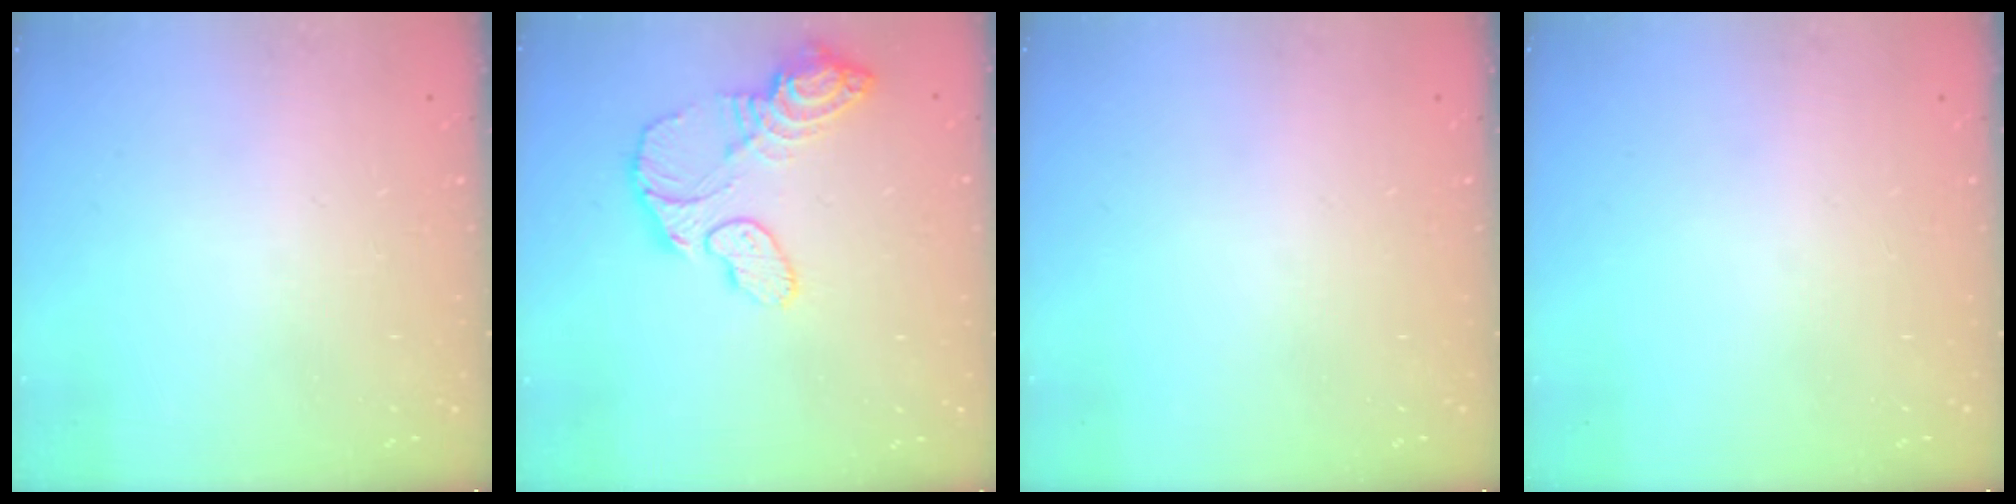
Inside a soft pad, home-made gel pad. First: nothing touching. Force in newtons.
{"total": 12.2, "press": 12.2, "slide": 1.1}
{"total": 0.0}
{"total": 0.0}